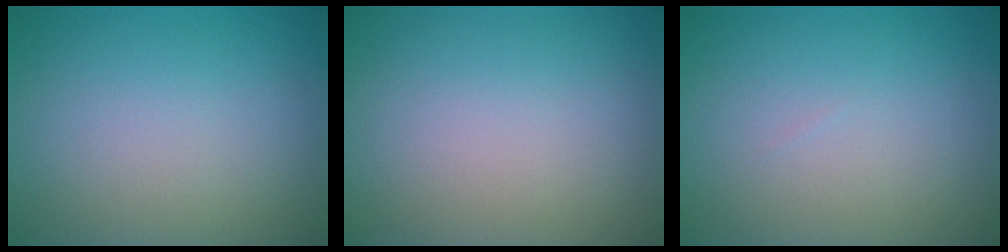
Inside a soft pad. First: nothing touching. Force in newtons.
{"total": 0.0}
{"total": 0.0}